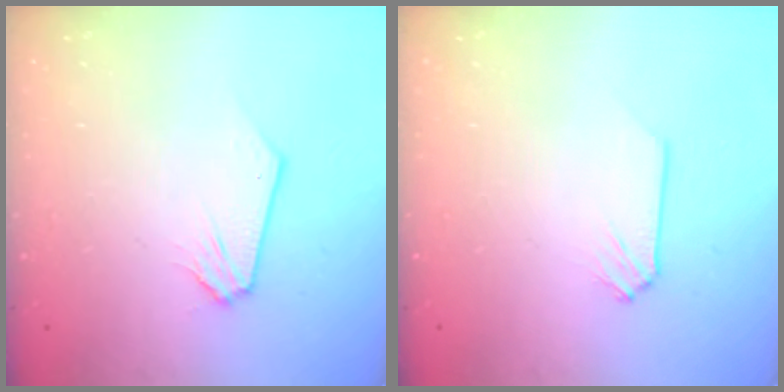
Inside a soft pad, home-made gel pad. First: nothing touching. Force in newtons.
{"total": 0.0}